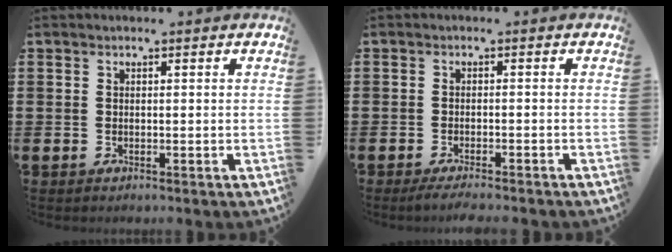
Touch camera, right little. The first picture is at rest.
{"total": 2.0, "force": [-1.8, 0.0, 0.9], "torque": [-0.014, 0.004, -0.034]}